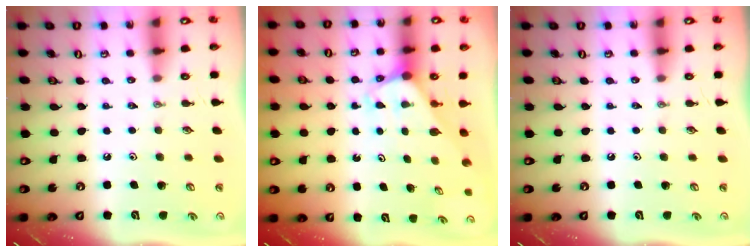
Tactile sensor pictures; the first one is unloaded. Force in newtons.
{"total": 2.1, "press": 2.1, "slide": 0.2}
{"total": 0.0}